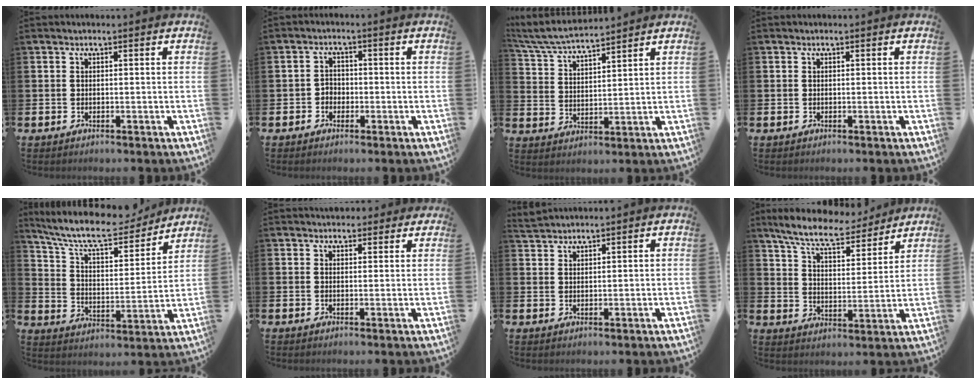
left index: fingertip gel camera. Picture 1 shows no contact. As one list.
[{"total": 2.0, "force": [-1.0, 1.7, 0.5], "torque": [-0.012, 0.006, -0.023]}, {"total": 5.7, "force": [5.5, 0.3, 1.5], "torque": [-0.054, -0.028, 0.097]}, {"total": 0.0}, {"total": 10.4, "force": [9.2, 2.5, 4.0], "torque": [-0.108, -0.058, 0.156]}, {"total": 2.8, "force": [2.6, 1.1, -0.1], "torque": [0.011, -0.009, 0.045]}, {"total": 2.2, "force": [2.2, 0.3, -0.1], "torque": [-0.004, -0.005, 0.042]}, {"total": 8.9, "force": [8.1, 1.6, 3.4], "torque": [-0.095, -0.043, 0.143]}]